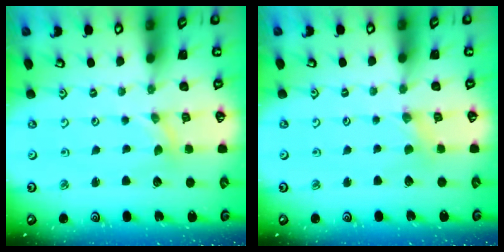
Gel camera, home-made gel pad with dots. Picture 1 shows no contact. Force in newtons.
{"total": 1.1, "press": 1.1, "slide": 0.3}